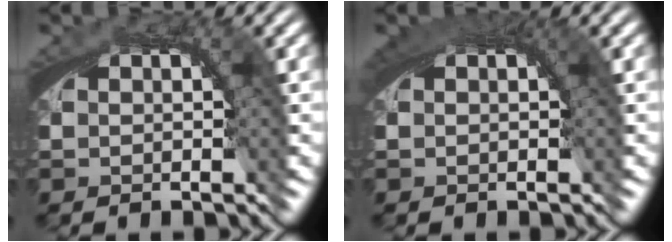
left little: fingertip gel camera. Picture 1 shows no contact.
{"total": 1.6, "force": [0.5, 1.0, 1.1], "torque": [-0.019, -0.004, 0.008]}